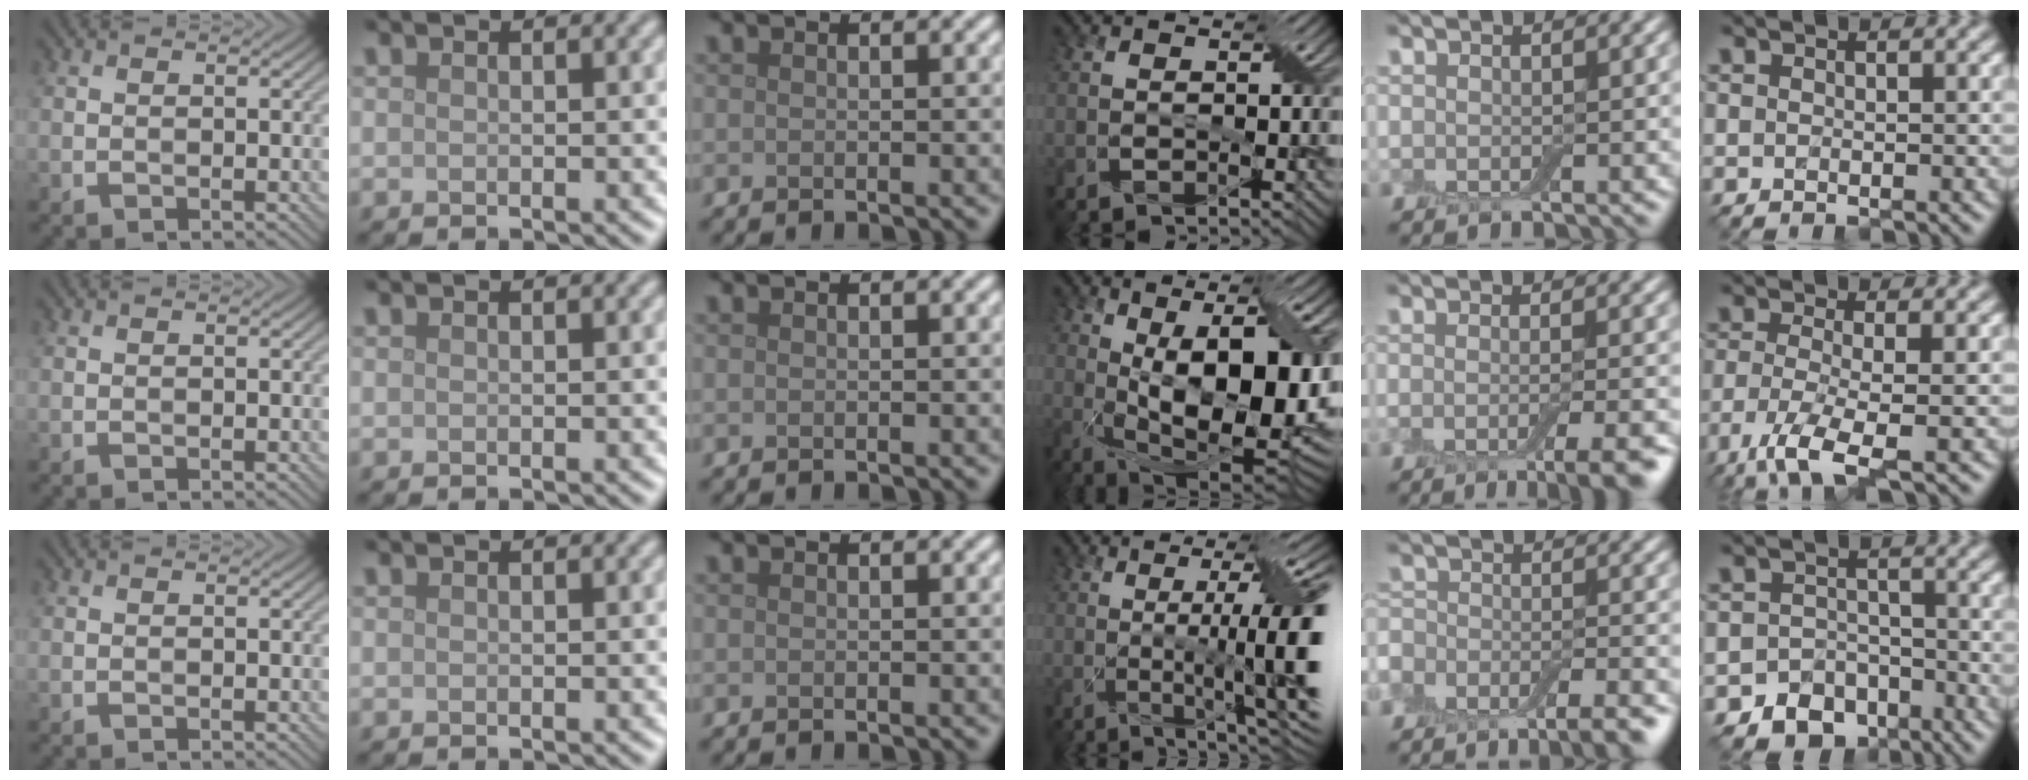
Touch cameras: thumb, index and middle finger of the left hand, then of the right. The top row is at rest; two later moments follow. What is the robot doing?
{"motion": "insert", "object": "drawer"}